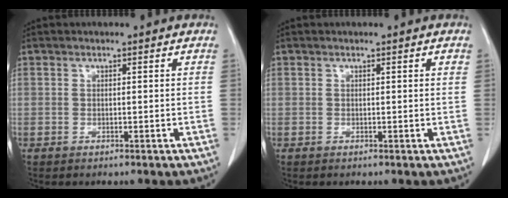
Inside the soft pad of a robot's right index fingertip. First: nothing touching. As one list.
[{"total": 0.5, "force": [0.2, 0.1, 0.5], "torque": [-0.008, 0.000, 0.002]}]